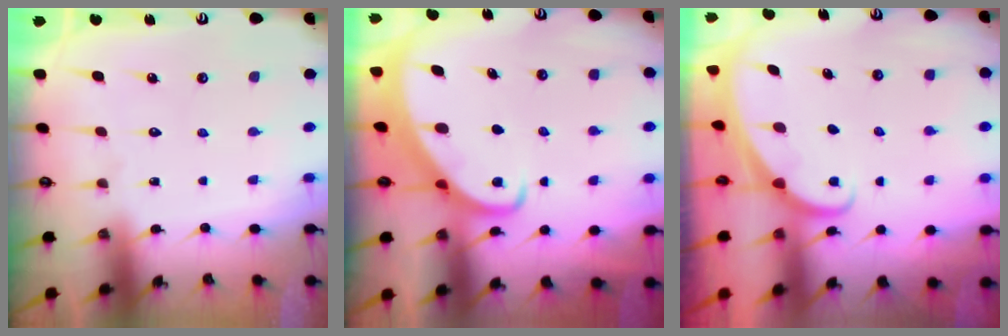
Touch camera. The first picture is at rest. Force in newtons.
{"total": 2.9, "press": 2.9, "slide": 0.3}
{"total": 1.6, "press": 1.6, "slide": 0.1}